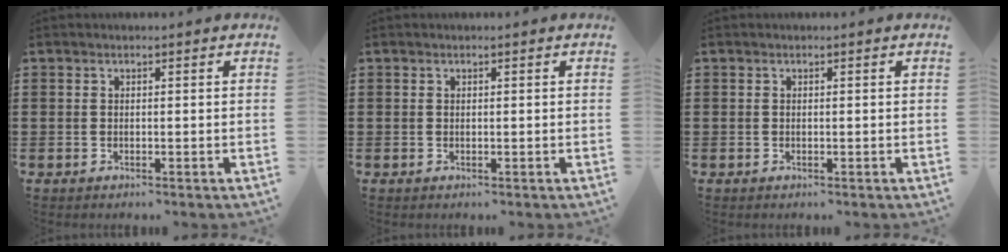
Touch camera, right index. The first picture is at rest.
{"total": 0.0}
{"total": 0.0}